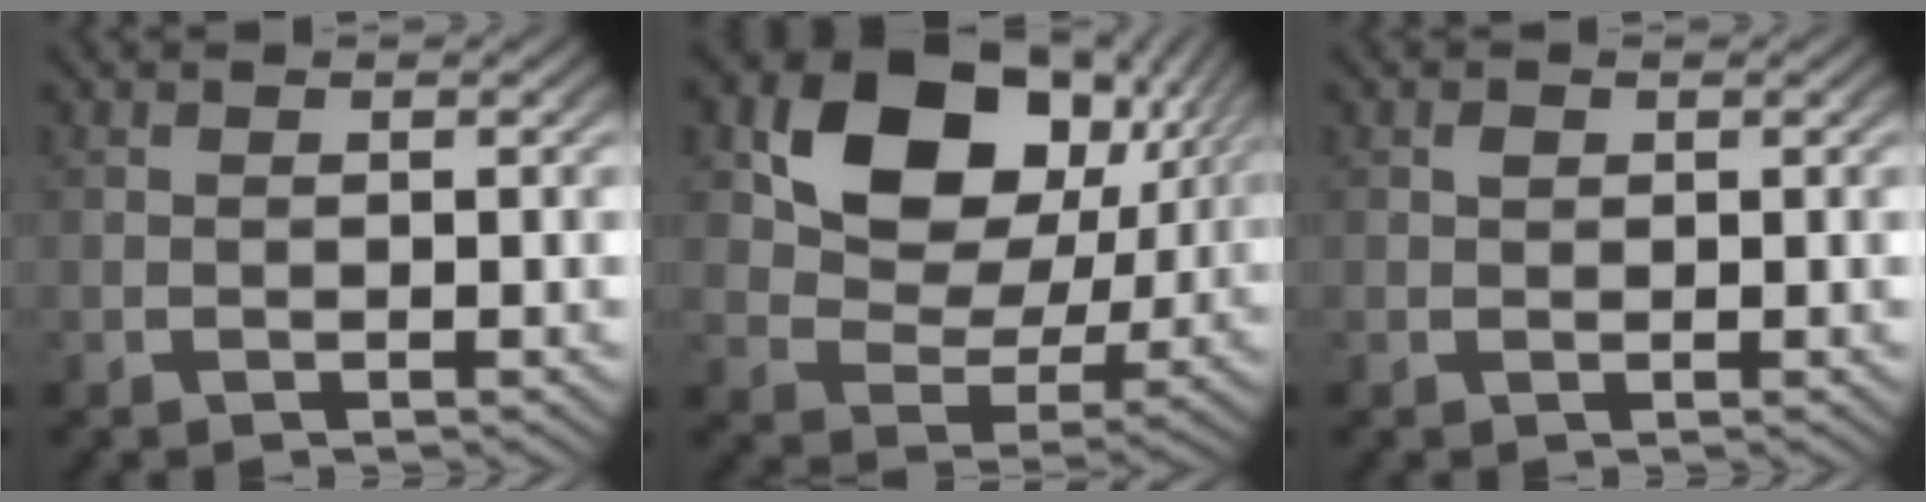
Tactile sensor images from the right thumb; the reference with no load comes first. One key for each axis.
{"total": 14.9, "fx": 4.8, "fy": 10.2, "fz": 9.8, "tx": -0.173, "ty": 0.015, "tz": 0.065}
{"total": 0.6, "fx": 0.3, "fy": 0.5, "fz": 0.2, "tx": 0.002, "ty": -0.001, "tz": 0.008}